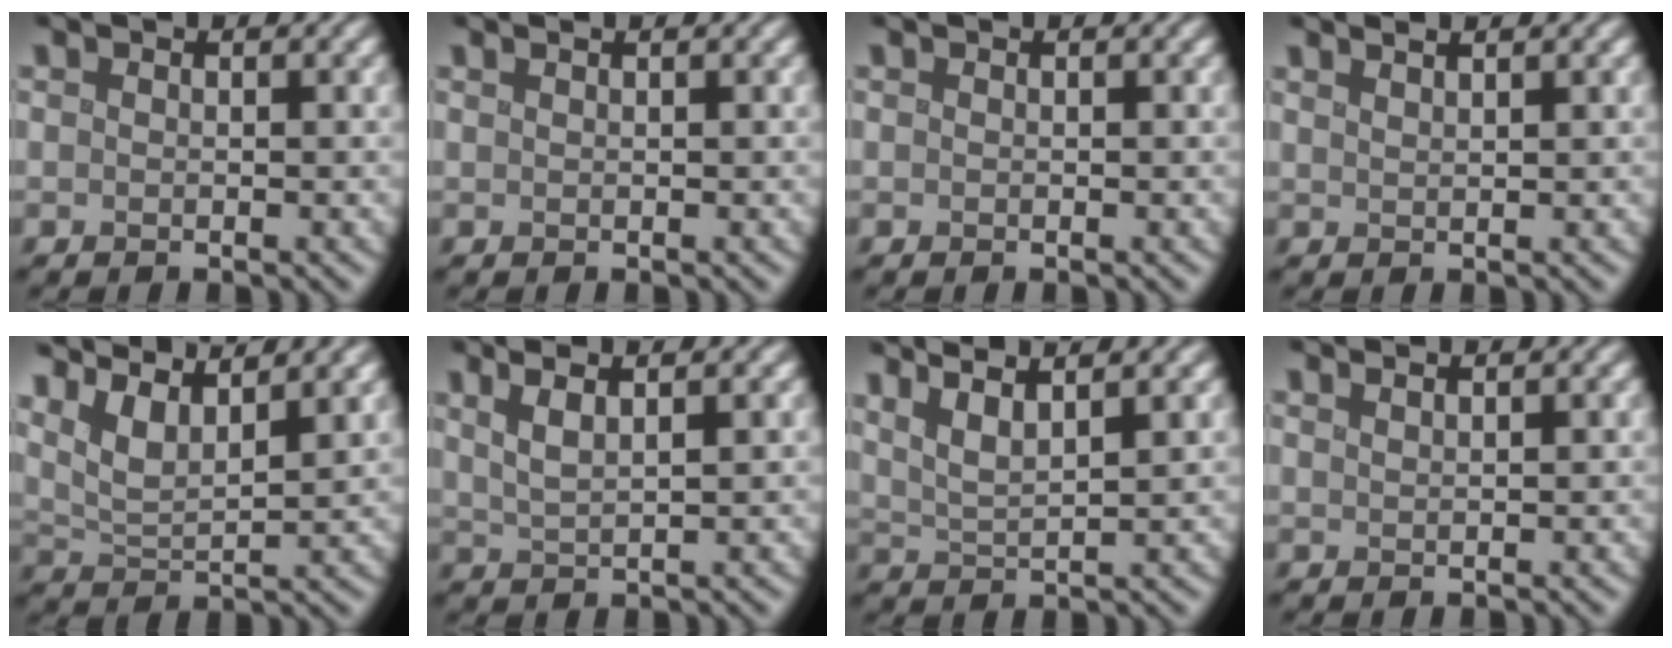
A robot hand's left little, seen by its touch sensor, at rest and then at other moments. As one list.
[{"total": 1.1, "force": [0.7, 0.5, 0.6], "torque": [0.003, 0.000, -0.004]}, {"total": 0.0}, {"total": 2.0, "force": [1.7, 0.6, 0.9], "torque": [0.011, 0.011, 0.004]}, {"total": 7.2, "force": [5.1, 2.5, 4.4], "torque": [-0.096, 0.023, 0.083]}, {"total": 2.7, "force": [1.3, 0.4, 2.3], "torque": [-0.047, 0.005, 0.032]}, {"total": 4.7, "force": [3.2, 0.9, 3.2], "torque": [-0.062, 0.016, 0.052]}, {"total": 1.5, "force": [1.3, 0.5, 0.7], "torque": [0.009, 0.006, 0.000]}]